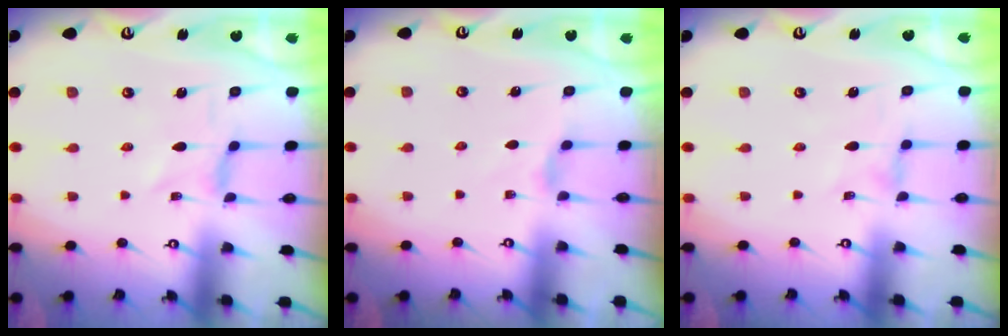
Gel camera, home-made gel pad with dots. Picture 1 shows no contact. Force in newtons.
{"total": 1.9, "press": 1.8, "slide": 0.4}
{"total": 0.5, "press": 0.5, "slide": 0.2}